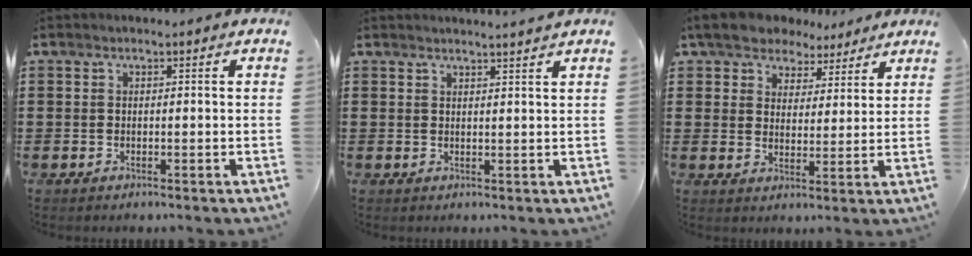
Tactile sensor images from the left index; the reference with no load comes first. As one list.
[{"total": 1.9, "force": [1.8, -0.4, 0.4], "torque": [-0.011, -0.002, 0.035]}, {"total": 6.4, "force": [5.6, 3.0, 0.9], "torque": [-0.052, -0.017, 0.102]}]